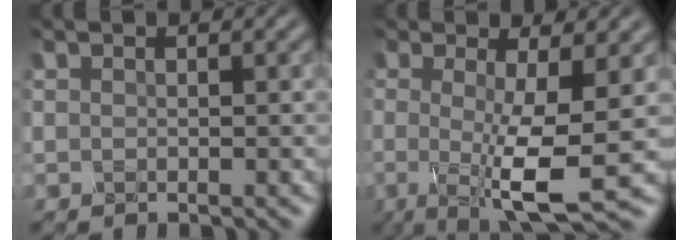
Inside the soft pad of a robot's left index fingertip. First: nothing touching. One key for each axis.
{"total": 7.4, "fx": -1.5, "fy": 1.5, "fz": 7.1, "tx": -0.103, "ty": -0.010, "tz": -0.027}